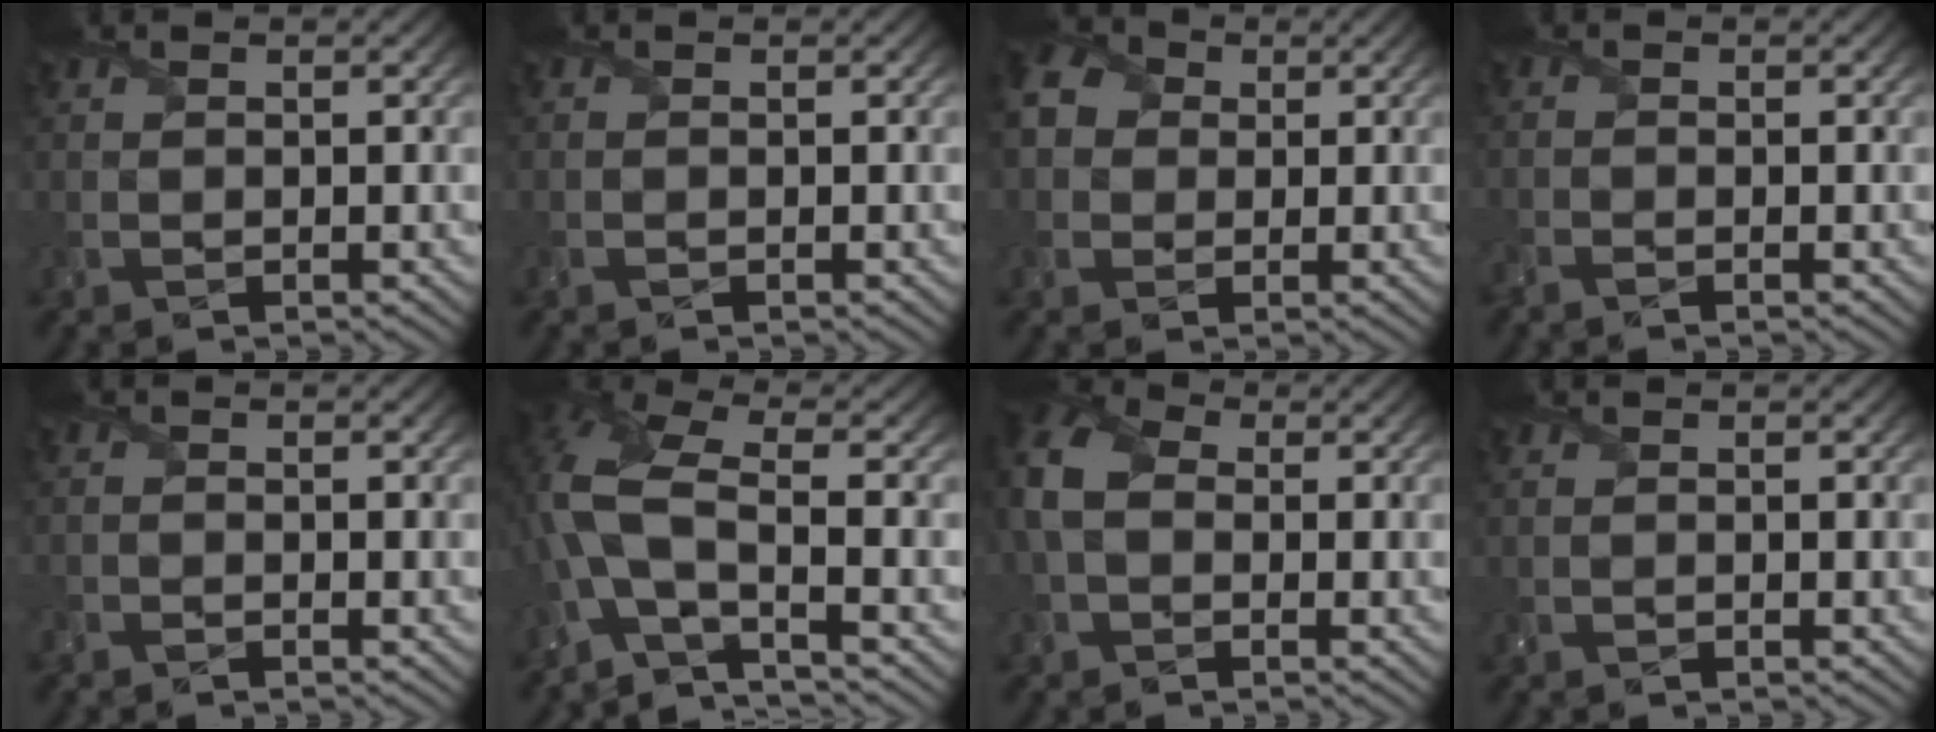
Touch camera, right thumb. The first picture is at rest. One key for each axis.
{"total": 0.0}
{"total": 5.4, "fx": 0.7, "fy": 4.7, "fz": 2.5, "tx": -0.072, "ty": 0.010, "tz": 0.006}
{"total": 1.3, "fx": -1.2, "fy": 0.2, "fz": 0.6, "tx": -0.018, "ty": -0.009, "tz": -0.030}
{"total": 0.9, "fx": -0.9, "fy": 0.1, "fz": 0.2, "tx": -0.007, "ty": -0.005, "tz": -0.020}
{"total": 8.8, "fx": -2.5, "fy": 3.1, "fz": 7.9, "tx": -0.182, "ty": 0.006, "tz": -0.073}
{"total": 6.9, "fx": 0.1, "fy": 5.1, "fz": 4.7, "tx": -0.130, "ty": 0.009, "tz": -0.006}
{"total": 0.0}